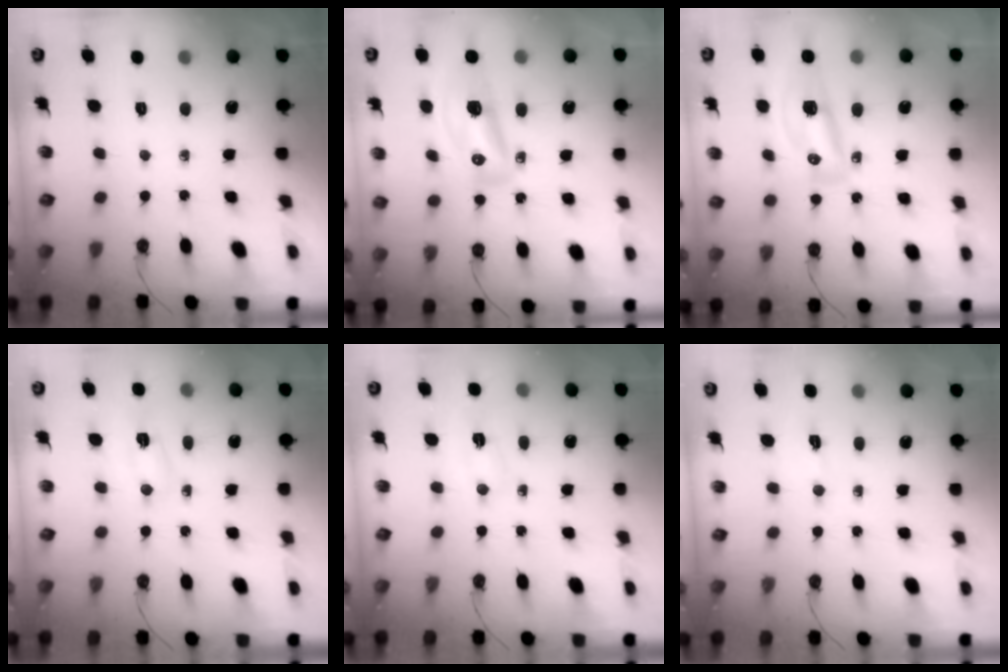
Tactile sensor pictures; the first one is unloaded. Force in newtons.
{"total": 12.1, "press": 12.1, "slide": 1.4}
{"total": 9.8, "press": 9.8, "slide": 1.1}
{"total": 2.9, "press": 2.8, "slide": 0.6}
{"total": 2.5, "press": 2.4, "slide": 0.5}
{"total": 2.6, "press": 2.6, "slide": 0.6}